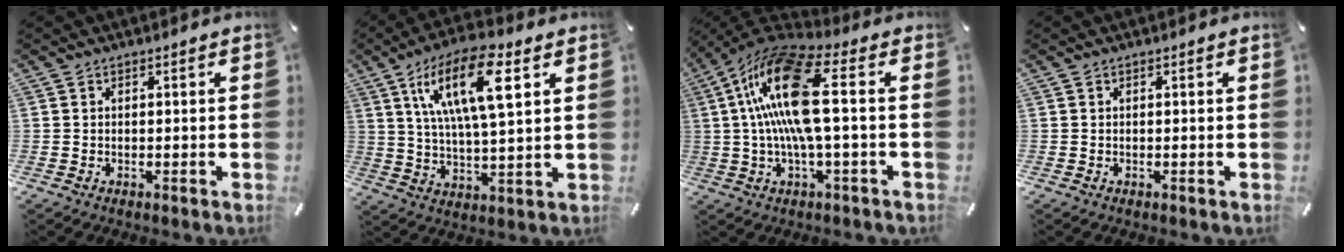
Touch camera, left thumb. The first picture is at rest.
{"total": 16.3, "force": [7.0, 5.5, 13.6], "torque": [-0.261, -0.003, 0.111]}
{"total": 17.4, "force": [1.7, 4.6, 16.7], "torque": [-0.349, -0.009, 0.018]}
{"total": 0.0}